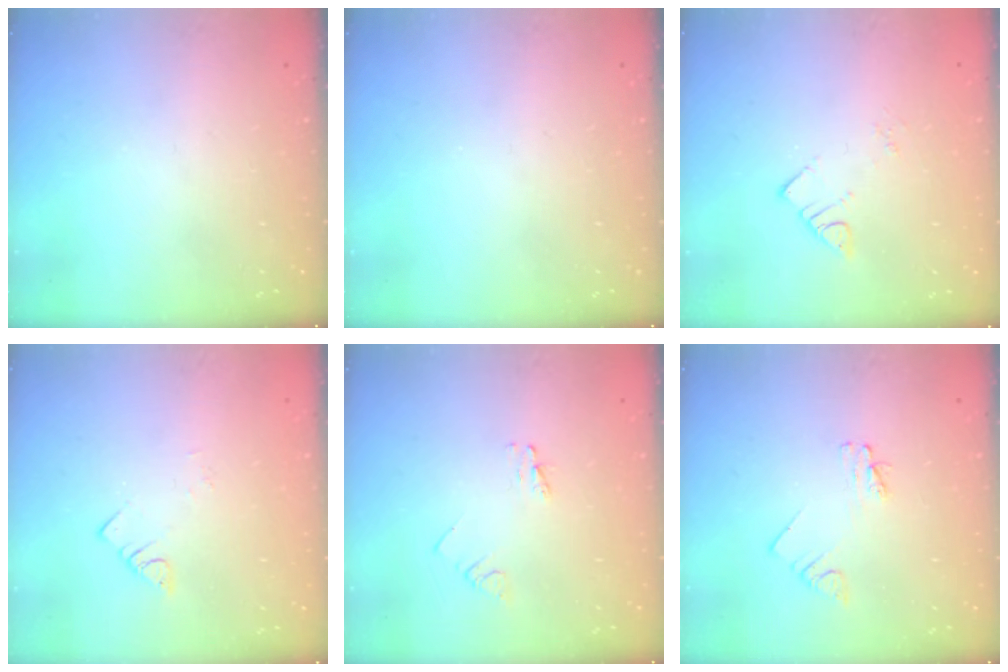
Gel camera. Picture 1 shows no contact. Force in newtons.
{"total": 0.0}
{"total": 3.2, "press": 3.2, "slide": 0.2}
{"total": 2.1, "press": 2.1, "slide": 0.3}
{"total": 2.6, "press": 2.6, "slide": 0.4}
{"total": 2.9, "press": 2.9, "slide": 0.3}